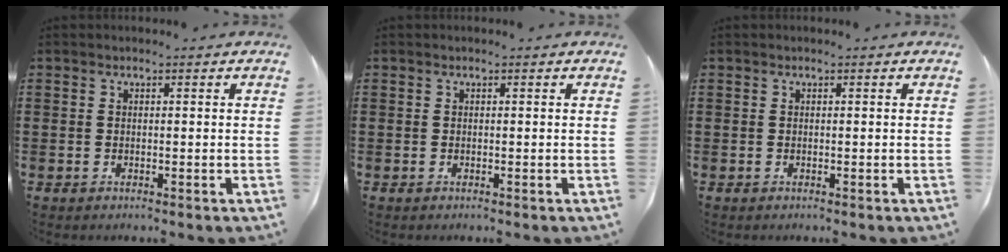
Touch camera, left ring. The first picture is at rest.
{"total": 0.0}
{"total": 0.0}